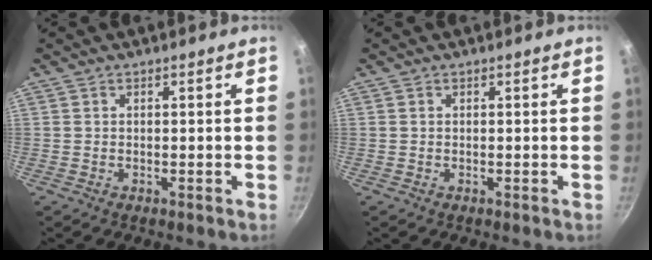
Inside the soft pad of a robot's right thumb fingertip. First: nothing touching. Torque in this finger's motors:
{"motor_torque": [-0.15, 0.21, -0.05, 0.26, 0.05]}